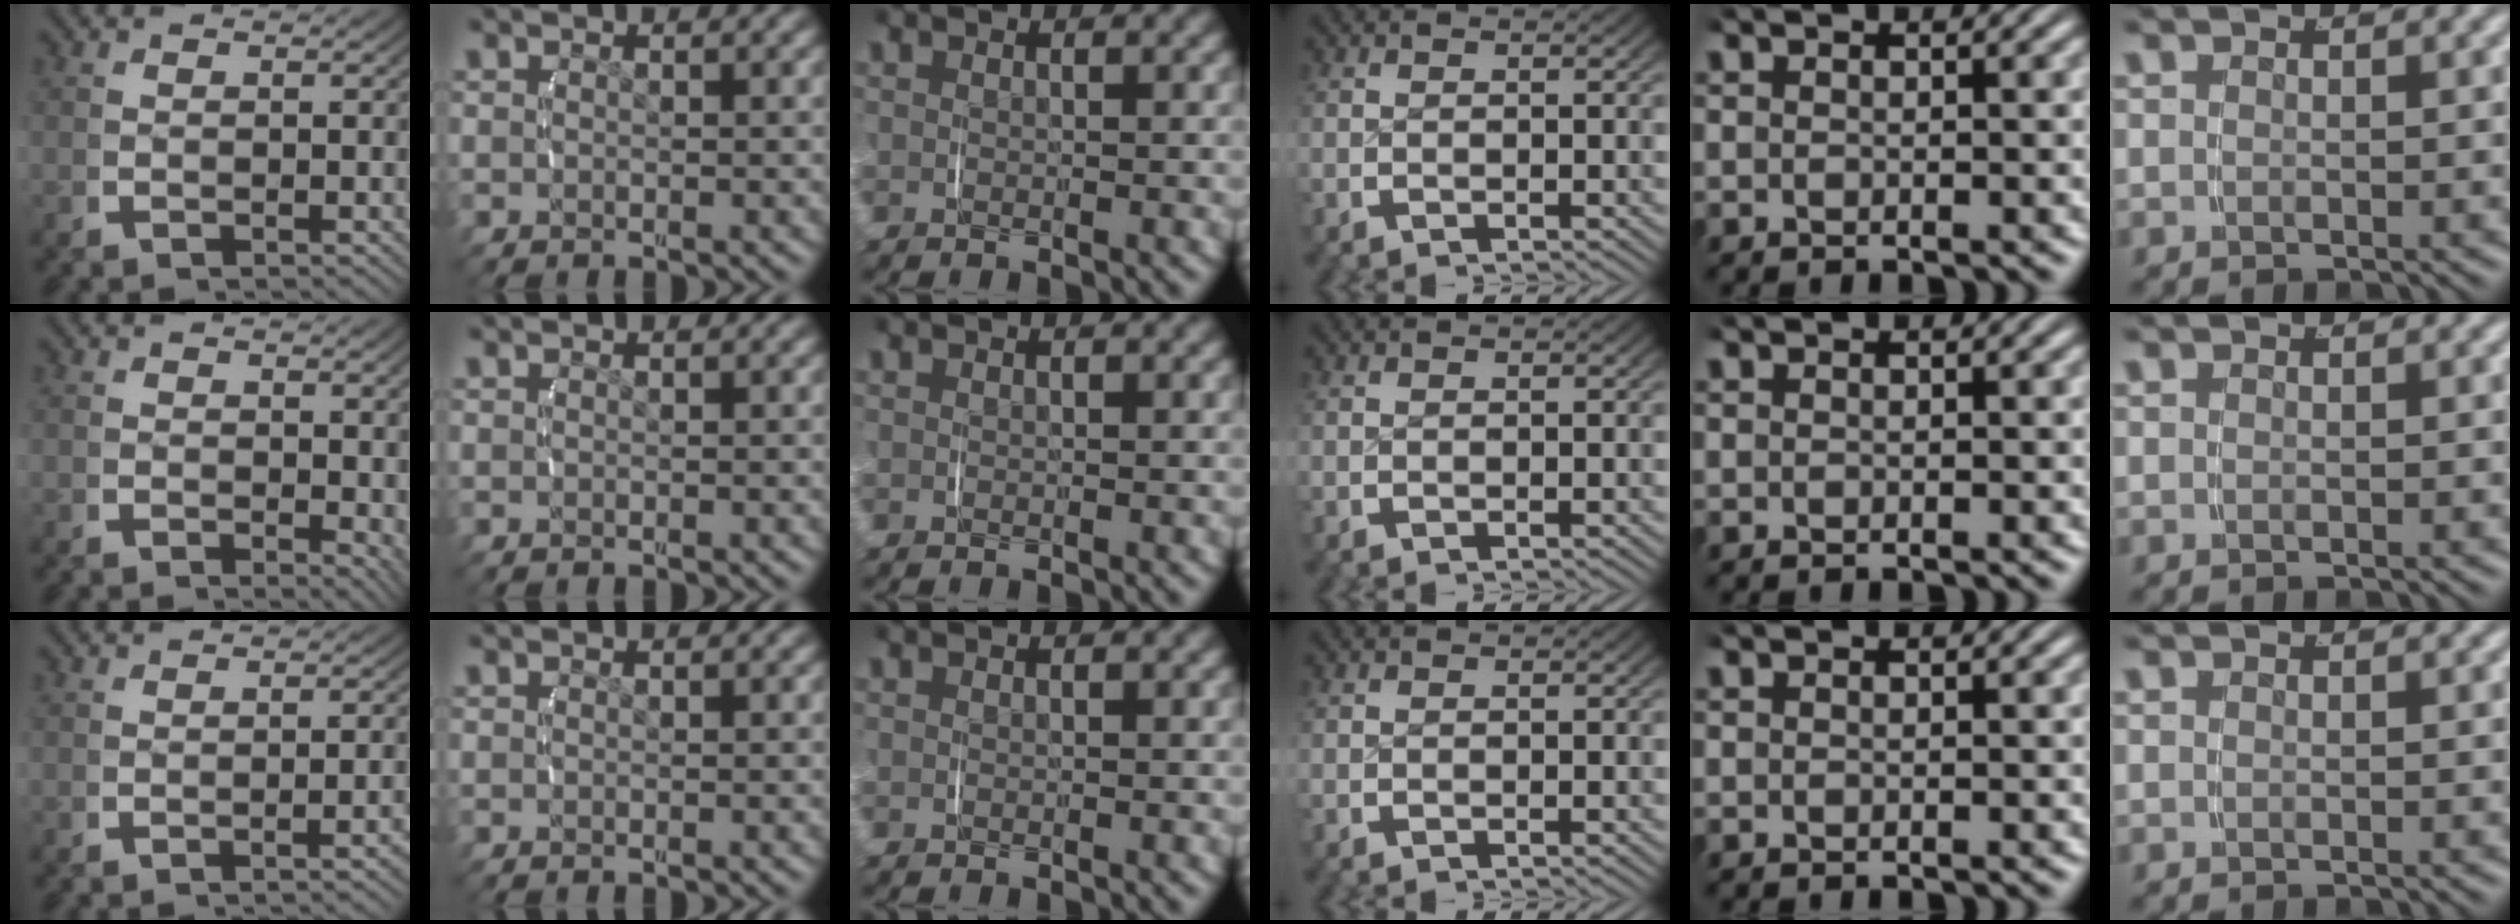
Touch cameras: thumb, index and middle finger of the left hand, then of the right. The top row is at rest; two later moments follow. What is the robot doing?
{"motion": "lift_and_place", "object": "measuring cup"}